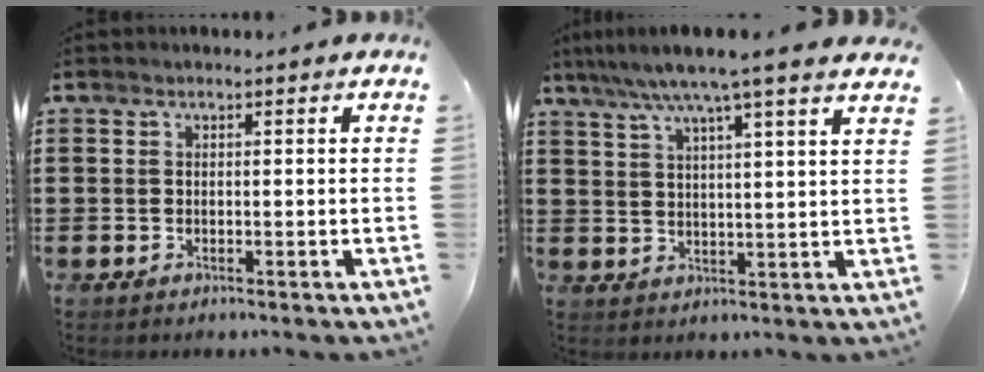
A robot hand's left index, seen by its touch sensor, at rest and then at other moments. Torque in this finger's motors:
{"motor_torque": [2.14, 0.00, 0.80, 0.09]}